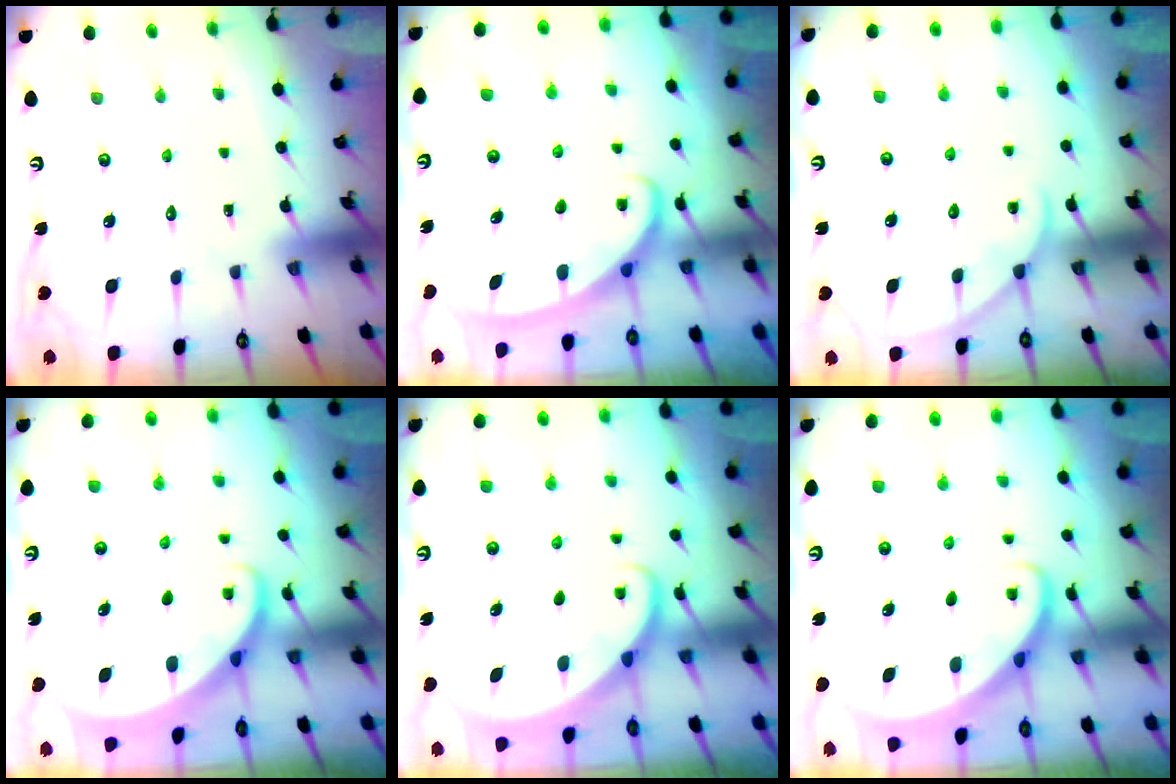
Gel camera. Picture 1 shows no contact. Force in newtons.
{"total": 2.8, "press": 2.8, "slide": 0.4}
{"total": 4.2, "press": 4.2, "slide": 0.4}
{"total": 1.8, "press": 1.8, "slide": 0.1}
{"total": 2.2, "press": 2.2, "slide": 0.2}
{"total": 2.9, "press": 2.9, "slide": 0.2}